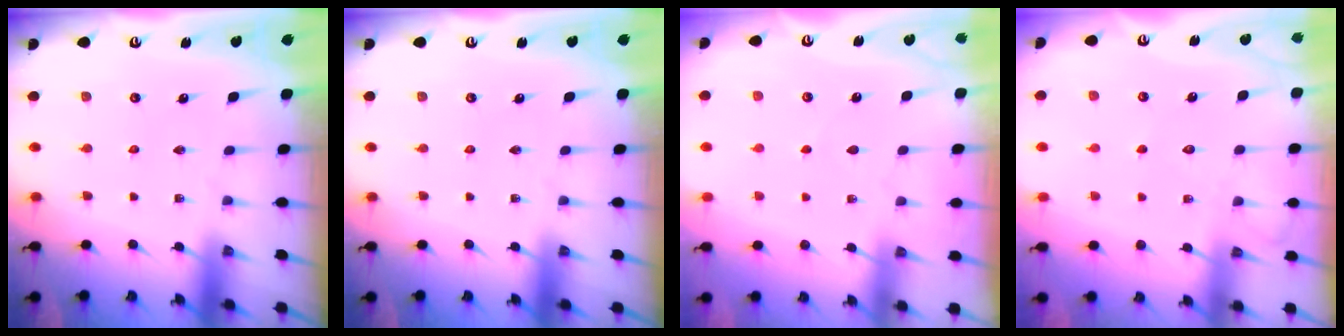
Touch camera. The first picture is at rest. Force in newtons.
{"total": 0.0}
{"total": 2.7, "press": 2.7, "slide": 0.4}
{"total": 9.3, "press": 9.2, "slide": 0.9}